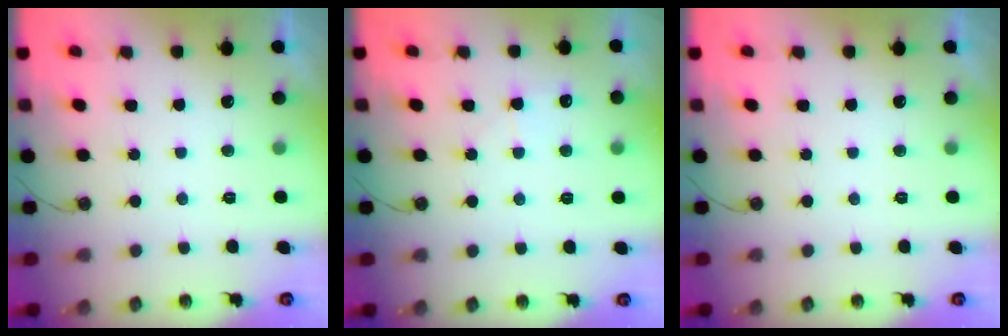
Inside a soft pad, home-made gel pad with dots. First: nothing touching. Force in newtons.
{"total": 4.8, "press": 4.7, "slide": 0.7}
{"total": 0.0}